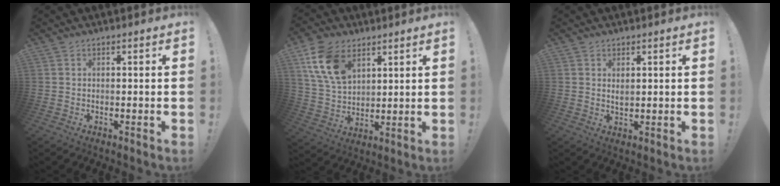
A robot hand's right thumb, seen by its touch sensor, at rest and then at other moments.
{"total": 14.7, "force": [7.2, 9.7, 8.3], "torque": [-0.160, -0.021, 0.144]}
{"total": 2.0, "force": [1.1, 1.0, 1.3], "torque": [-0.017, -0.002, 0.017]}